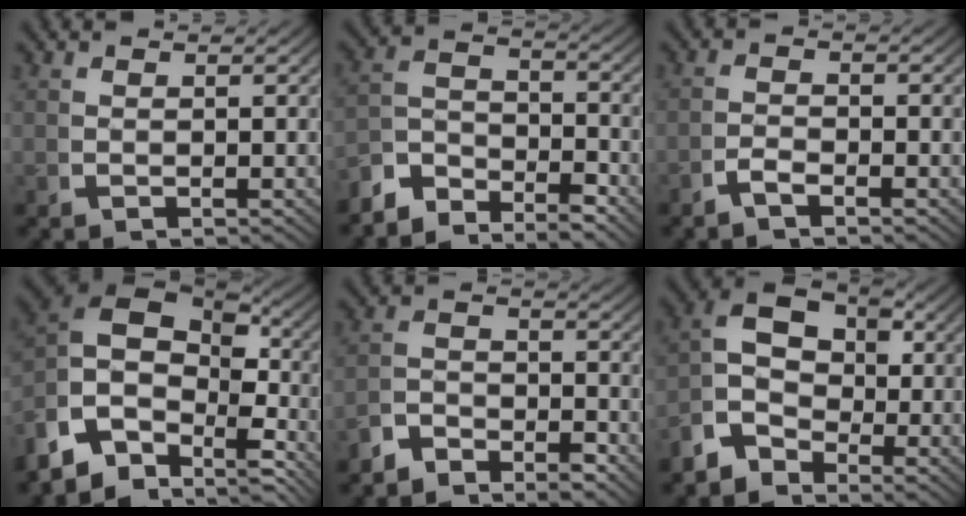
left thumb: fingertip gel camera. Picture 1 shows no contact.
{"total": 5.4, "force": [-3.4, 3.0, 2.9], "torque": [-0.045, -0.017, -0.062]}
{"total": 1.6, "force": [-1.3, 0.6, 0.8], "torque": [-0.014, -0.001, -0.031]}
{"total": 15.1, "force": [-0.9, 10.5, 10.8], "torque": [-0.246, -0.058, 0.004]}
{"total": 3.9, "force": [-3.4, 1.5, 1.0], "torque": [-0.016, -0.012, -0.063]}
{"total": 9.1, "force": [-0.4, 7.0, 5.7], "torque": [-0.104, -0.010, -0.017]}